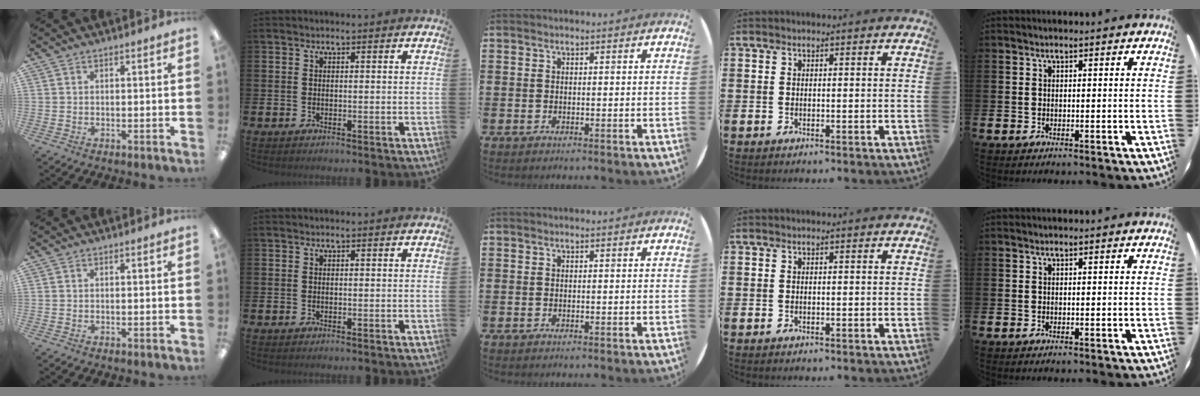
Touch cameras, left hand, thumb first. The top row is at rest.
{}